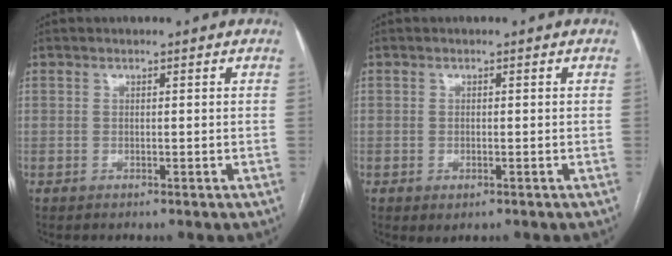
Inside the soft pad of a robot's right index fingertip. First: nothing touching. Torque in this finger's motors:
{"motor_torque": [0.63, -0.41, 0.08, 0.00]}